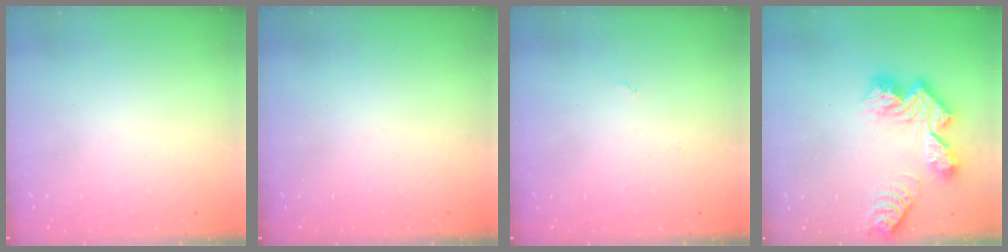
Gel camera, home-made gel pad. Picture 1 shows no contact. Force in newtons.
{"total": 0.0}
{"total": 3.7, "press": 3.7, "slide": 0.4}
{"total": 13.8, "press": 13.7, "slide": 1.2}